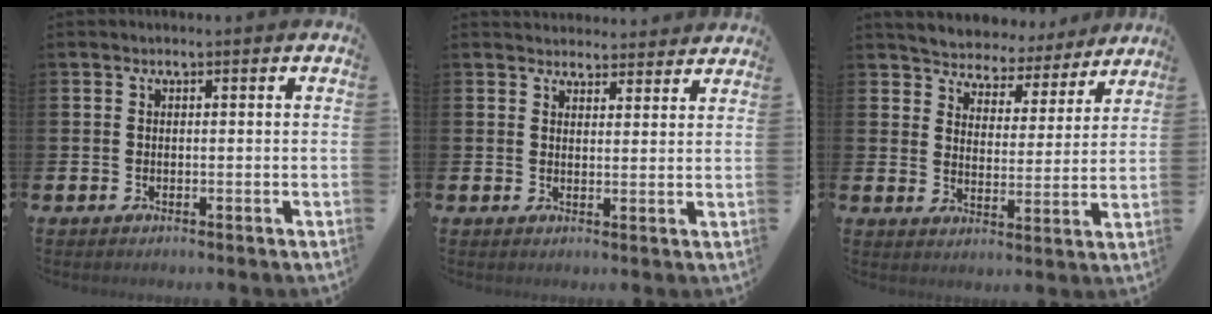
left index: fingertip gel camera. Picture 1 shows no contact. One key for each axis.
{"total": 3.5, "fx": 3.4, "fy": 0.9, "fz": -0.2, "tx": 0.004, "ty": -0.019, "tz": 0.062}
{"total": 5.3, "fx": 5.0, "fy": 1.6, "fz": -0.1, "tx": -0.025, "ty": -0.047, "tz": 0.084}